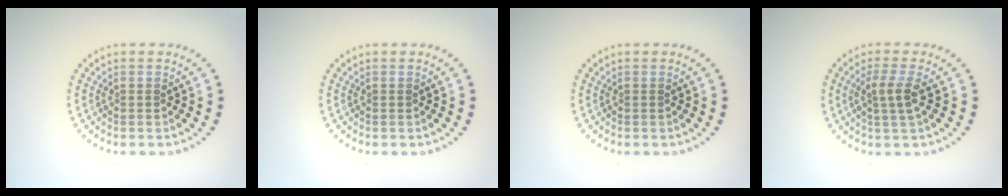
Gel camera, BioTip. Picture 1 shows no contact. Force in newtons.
{"total": 0.0}
{"total": 0.0}
{"total": 2.3, "press": 2.1, "slide": 1.0}